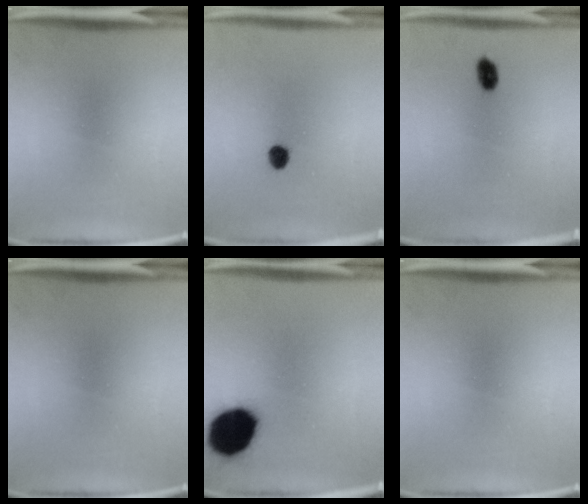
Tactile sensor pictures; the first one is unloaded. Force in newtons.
{"total": 2.8}
{"total": 2.8}
{"total": 0.0}
{"total": 18.5}
{"total": 0.0}